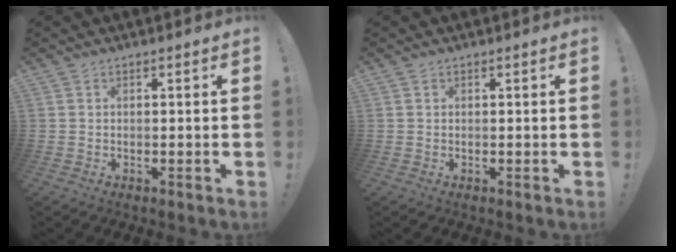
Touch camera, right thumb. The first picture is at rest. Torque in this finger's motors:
{"motor_torque": [-0.13, -0.27, -0.09, 0.18, -0.02]}